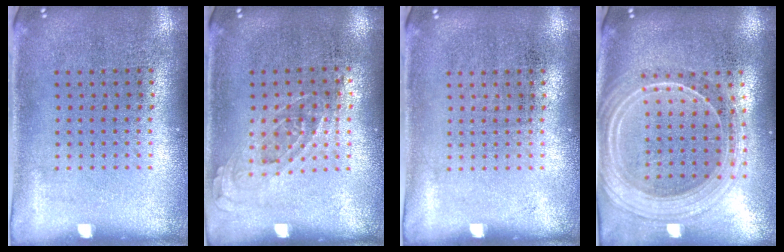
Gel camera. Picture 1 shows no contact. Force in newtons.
{"total": 0.6, "press": 0.6, "slide": 0.3}
{"total": 0.0}
{"total": 2.3, "press": 2.1, "slide": 1.0}